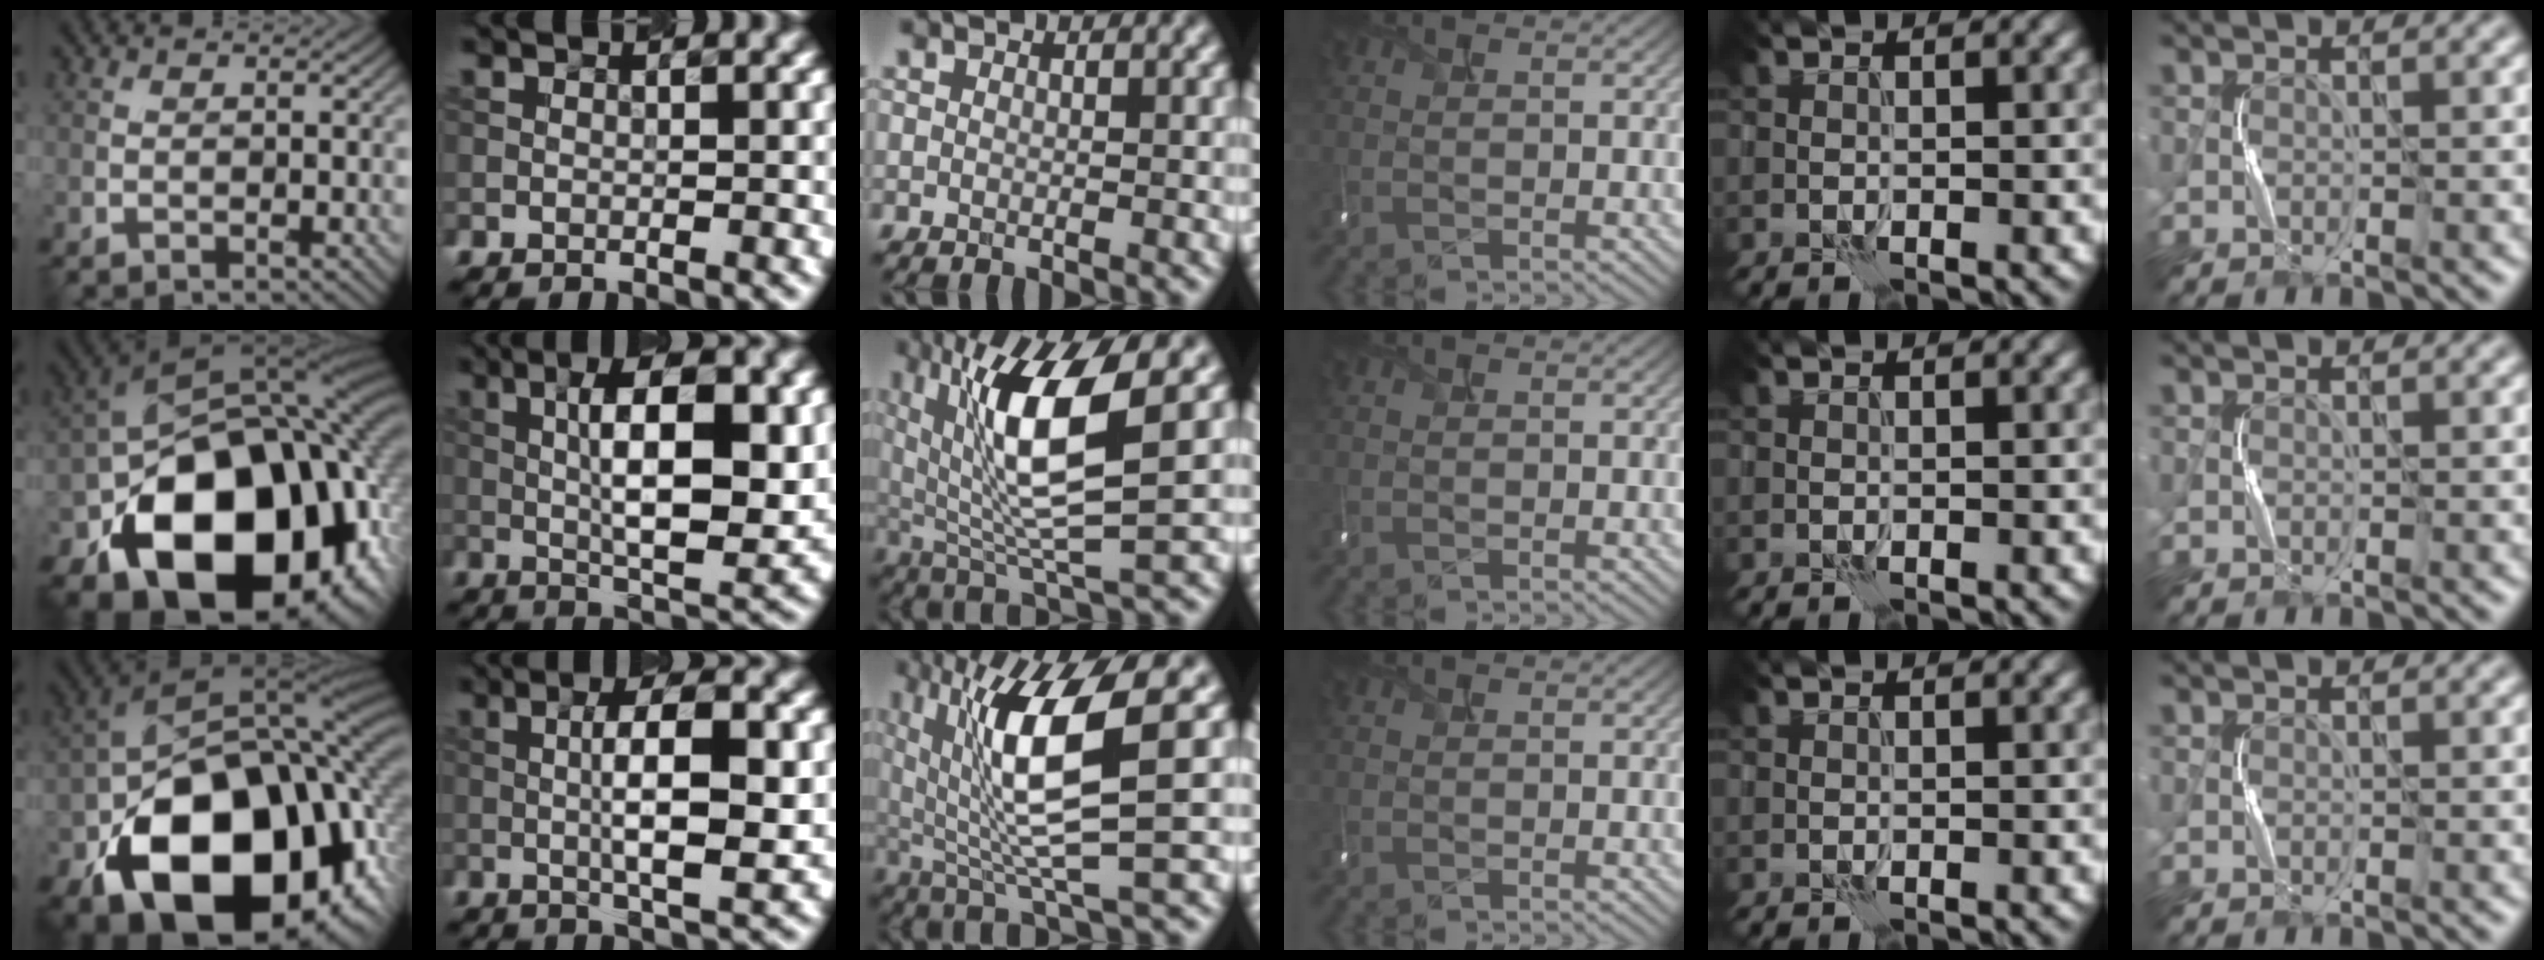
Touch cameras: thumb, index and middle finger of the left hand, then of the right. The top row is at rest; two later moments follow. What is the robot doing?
{"motion": "shake", "object": "tambourine"}